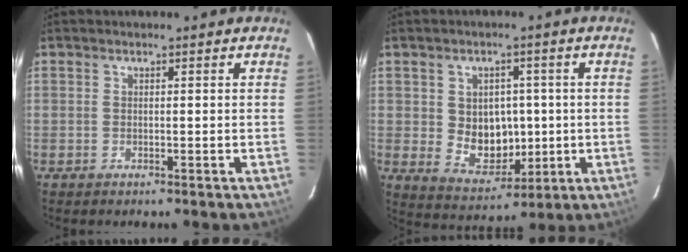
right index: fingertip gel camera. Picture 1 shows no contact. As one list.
[{"total": 9.1, "force": [-0.1, 7.5, 5.1], "torque": [-0.097, -0.002, 0.022]}]